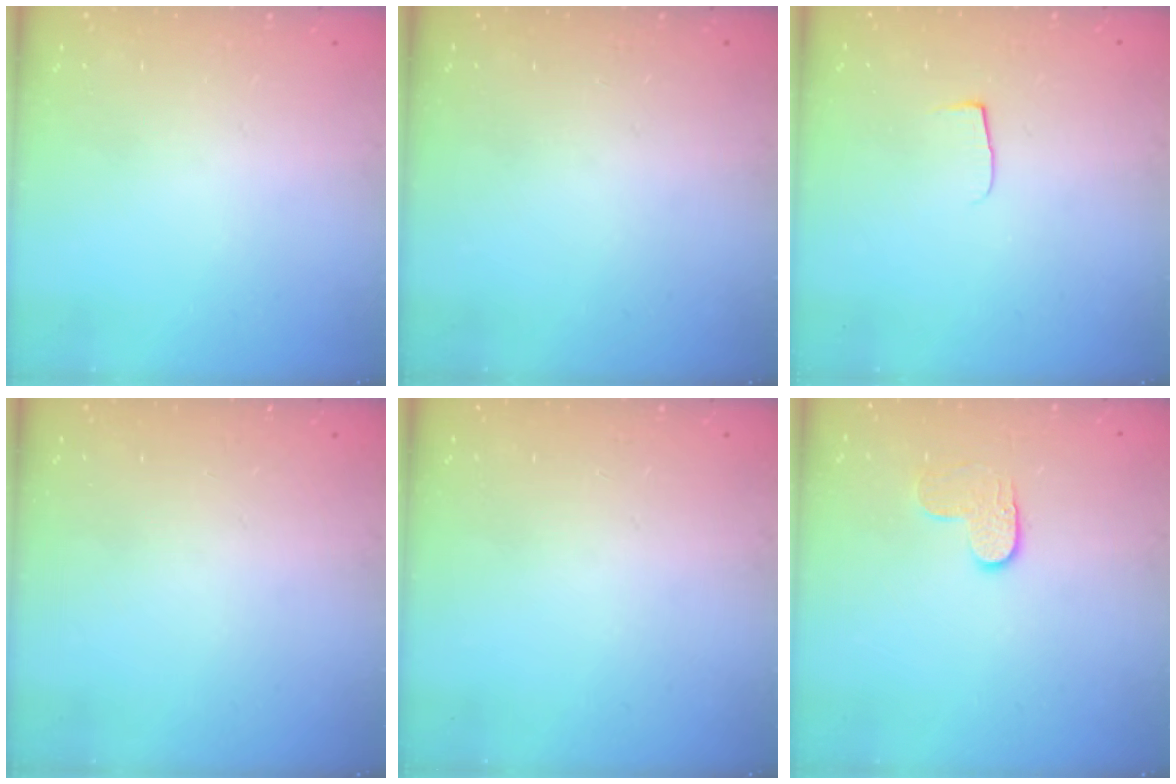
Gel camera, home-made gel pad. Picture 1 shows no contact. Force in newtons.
{"total": 0.0}
{"total": 4.2, "press": 4.1, "slide": 0.5}
{"total": 0.0}
{"total": 0.0}
{"total": 6.3, "press": 6.3, "slide": 0.4}